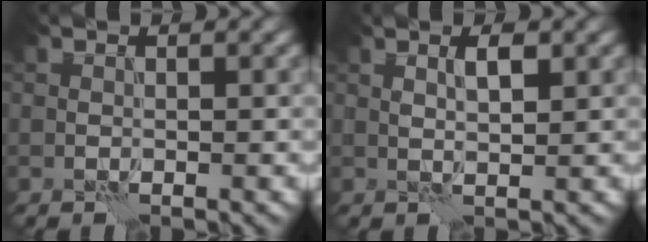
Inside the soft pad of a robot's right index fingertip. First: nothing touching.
{"total": 1.7, "force": [0.8, 0.4, 1.5], "torque": [-0.028, 0.000, 0.013]}